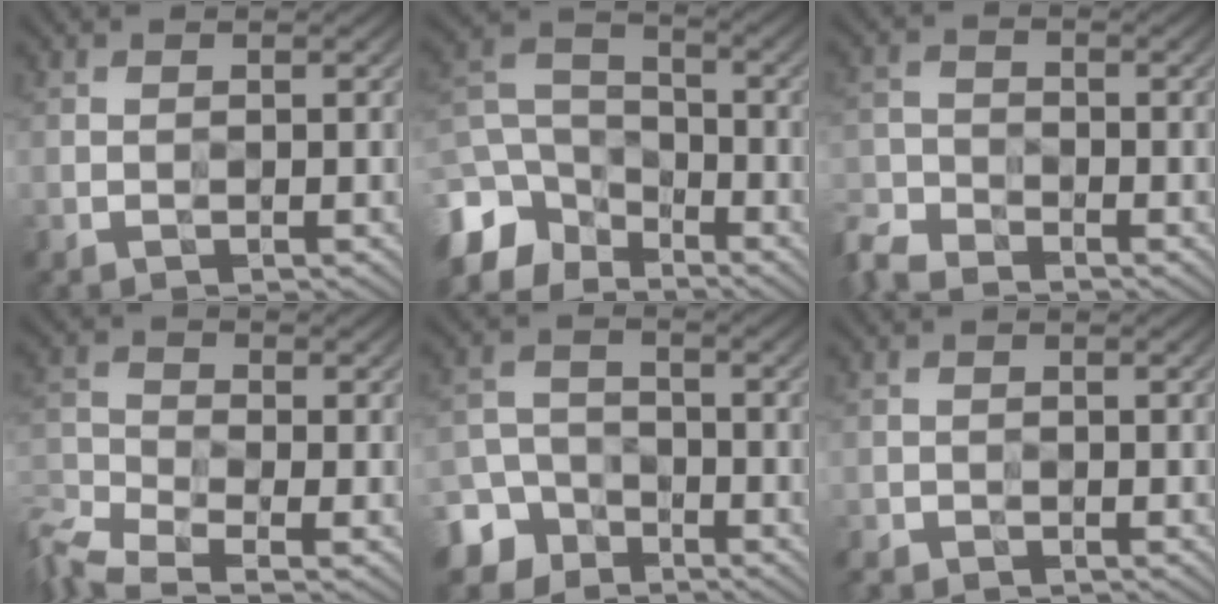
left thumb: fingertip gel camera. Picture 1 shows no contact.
{"total": 10.0, "force": [-6.4, 6.4, 4.2], "torque": [-0.128, -0.014, -0.137]}
{"total": 4.9, "force": [-4.6, 1.2, 1.1], "torque": [-0.029, -0.013, -0.108]}
{"total": 7.2, "force": [-4.9, 2.8, 4.5], "torque": [-0.105, -0.023, -0.102]}
{"total": 6.2, "force": [-4.1, 4.4, 1.4], "torque": [-0.036, -0.005, -0.092]}
{"total": 1.3, "force": [-1.3, 0.1, -0.1], "torque": [0.001, -0.004, -0.028]}